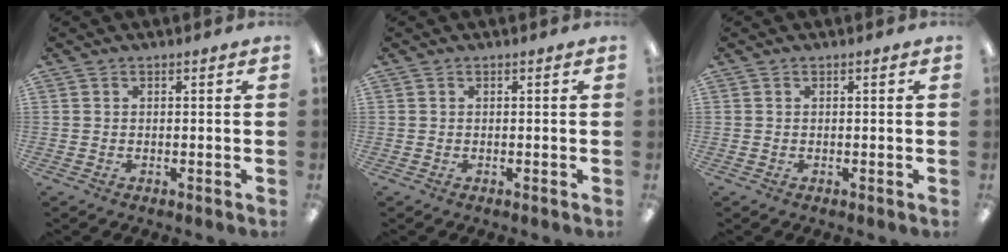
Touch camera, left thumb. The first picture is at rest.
{"total": 0.0}
{"total": 0.0}